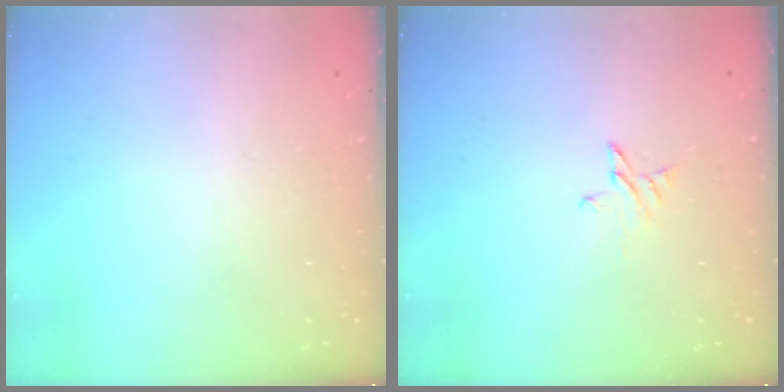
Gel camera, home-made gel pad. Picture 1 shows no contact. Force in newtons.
{"total": 3.0, "press": 3.0, "slide": 0.3}